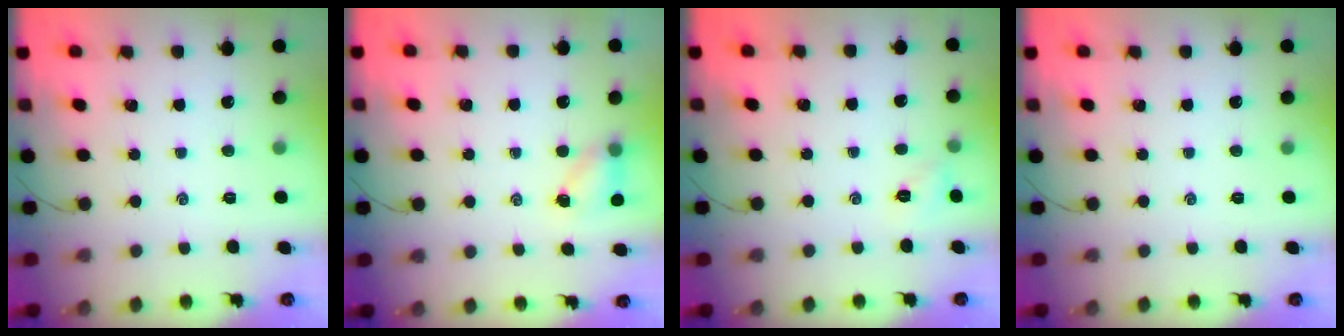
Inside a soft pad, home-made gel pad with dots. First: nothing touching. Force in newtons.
{"total": 4.1, "press": 4.0, "slide": 0.7}
{"total": 2.9, "press": 2.8, "slide": 0.5}
{"total": 0.0}